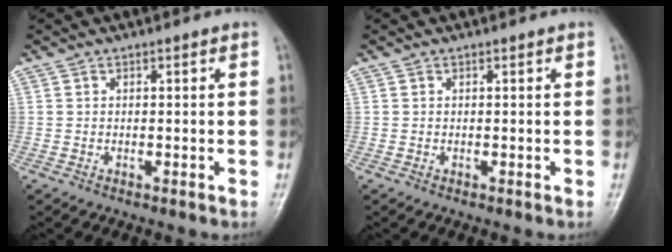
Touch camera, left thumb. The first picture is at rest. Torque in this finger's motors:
{"motor_torque": [0.00, 0.00, 0.00, 0.00, 0.00]}